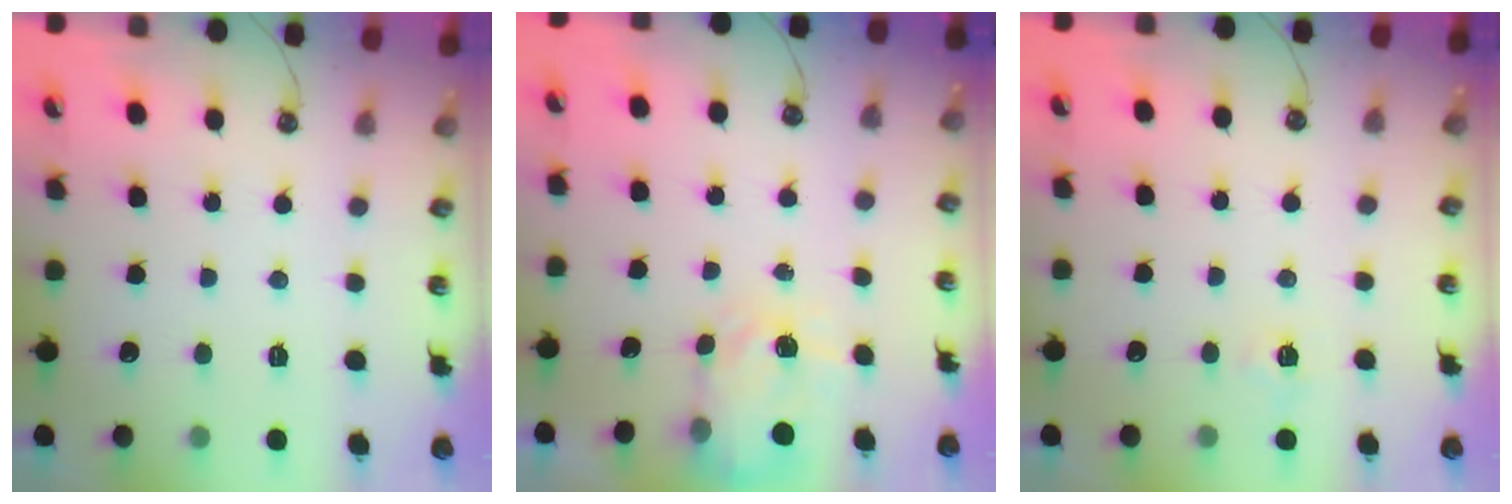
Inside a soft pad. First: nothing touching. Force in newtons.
{"total": 3.9, "press": 3.8, "slide": 0.7}
{"total": 4.3, "press": 4.2, "slide": 0.7}